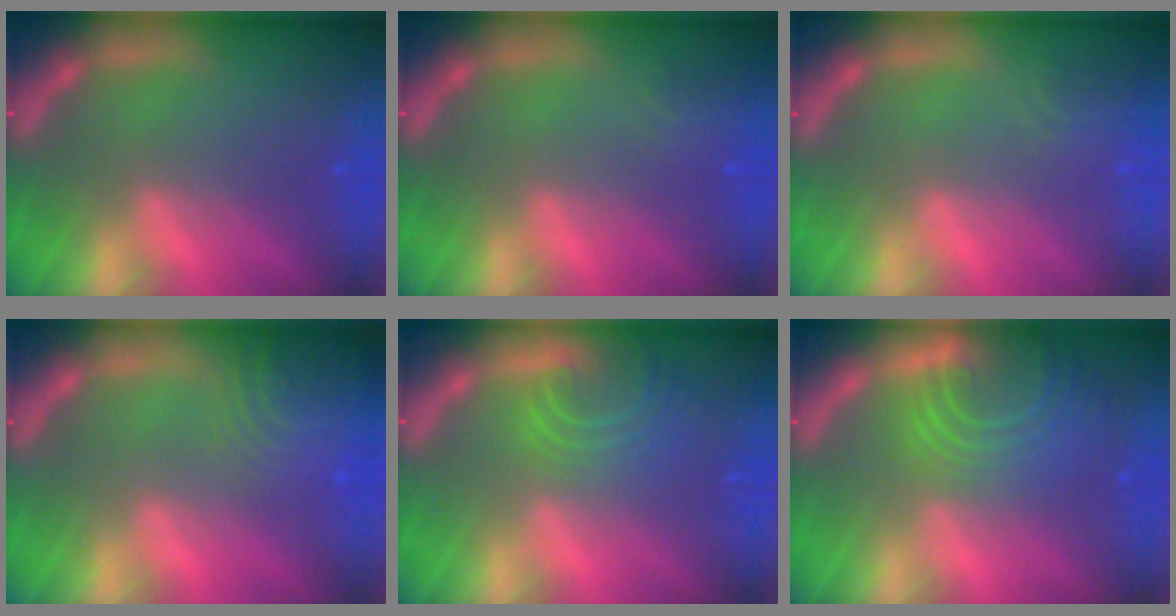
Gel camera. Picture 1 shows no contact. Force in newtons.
{"total": 1.4}
{"total": 1.9}
{"total": 7.4}
{"total": 5.1}
{"total": 9.0}